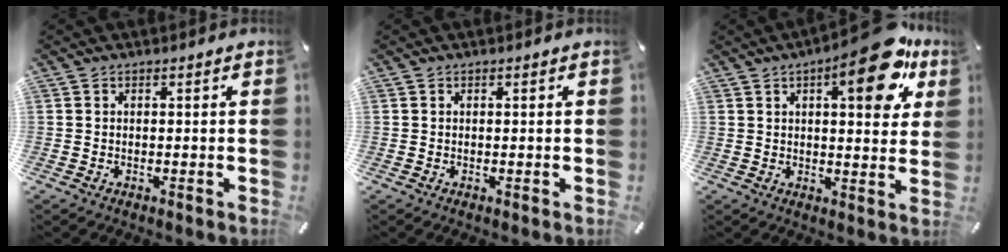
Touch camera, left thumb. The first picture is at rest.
{"total": 0.0}
{"total": 16.2, "force": [8.4, 5.8, 12.5], "torque": [-0.164, -0.036, 0.127]}